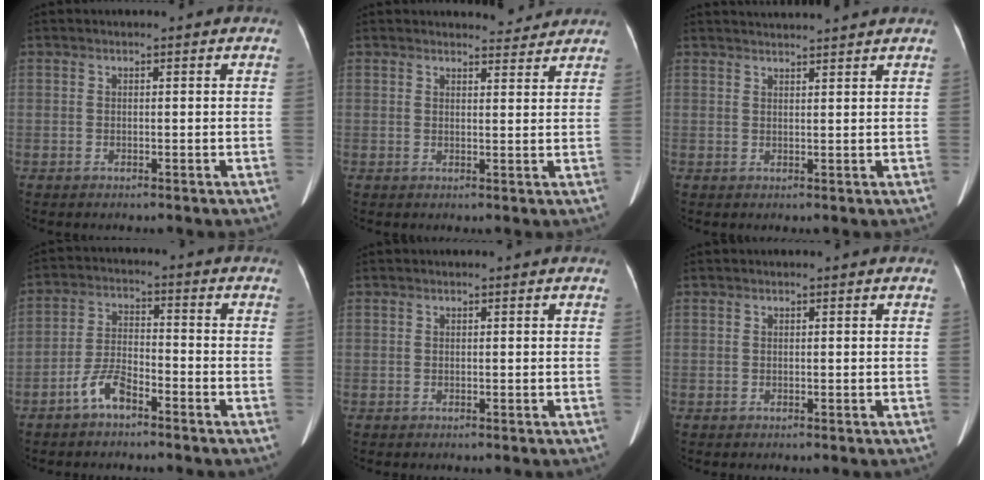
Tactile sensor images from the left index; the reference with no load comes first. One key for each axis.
{"total": 3.2, "fx": 3.2, "fy": 0.4, "fz": -0.1, "tx": -0.005, "ty": -0.007, "tz": 0.037}
{"total": 5.6, "fx": 5.4, "fy": -0.7, "fz": 1.4, "tx": -0.021, "ty": 0.025, "tz": 0.069}
{"total": 5.4, "fx": -3.8, "fy": 1.7, "fz": 3.5, "tx": -0.081, "ty": 0.008, "tz": -0.074}
{"total": 0.0}
{"total": 0.0}